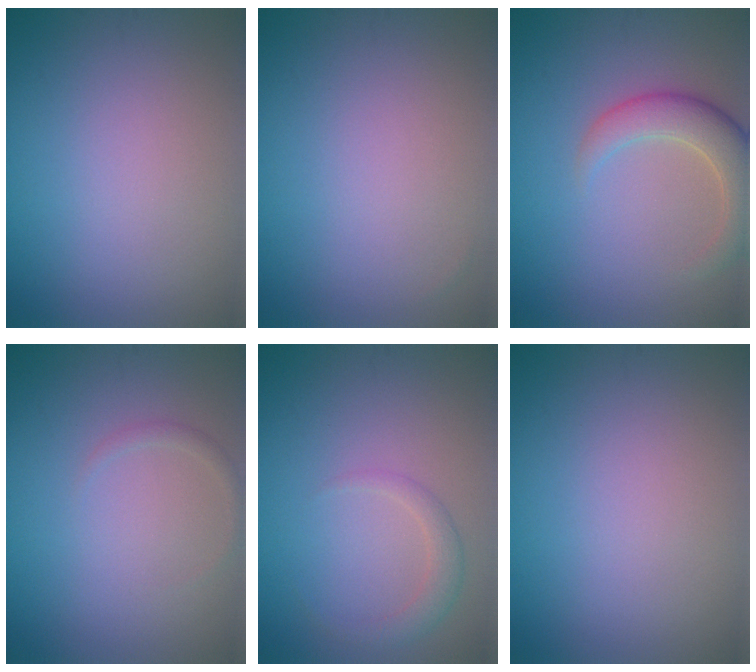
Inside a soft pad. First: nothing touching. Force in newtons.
{"total": 0.0}
{"total": 4.4, "press": 4.4, "slide": 0.4}
{"total": 0.8, "press": 0.8, "slide": 0.0}
{"total": 1.8, "press": 1.8, "slide": 0.1}
{"total": 0.0}